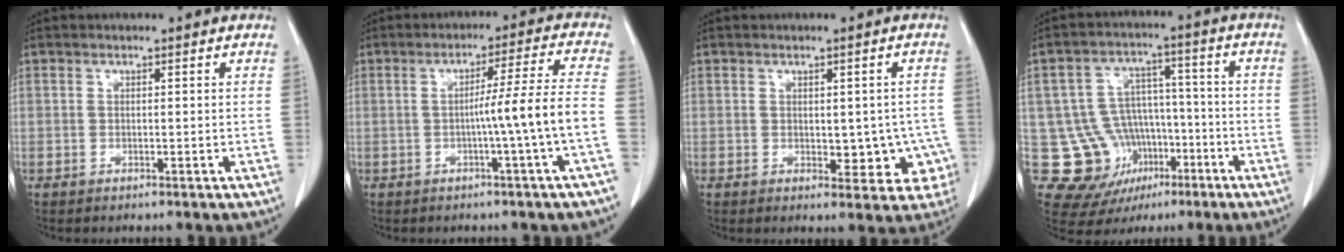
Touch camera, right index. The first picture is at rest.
{"total": 8.0, "force": [-2.1, -2.1, 7.5], "torque": [-0.112, 0.008, -0.030]}
{"total": 6.6, "force": [-0.8, 4.0, 5.2], "torque": [-0.033, 0.010, -0.002]}
{"total": 13.3, "force": [-4.3, 11.9, 4.1], "torque": [-0.081, 0.049, -0.048]}